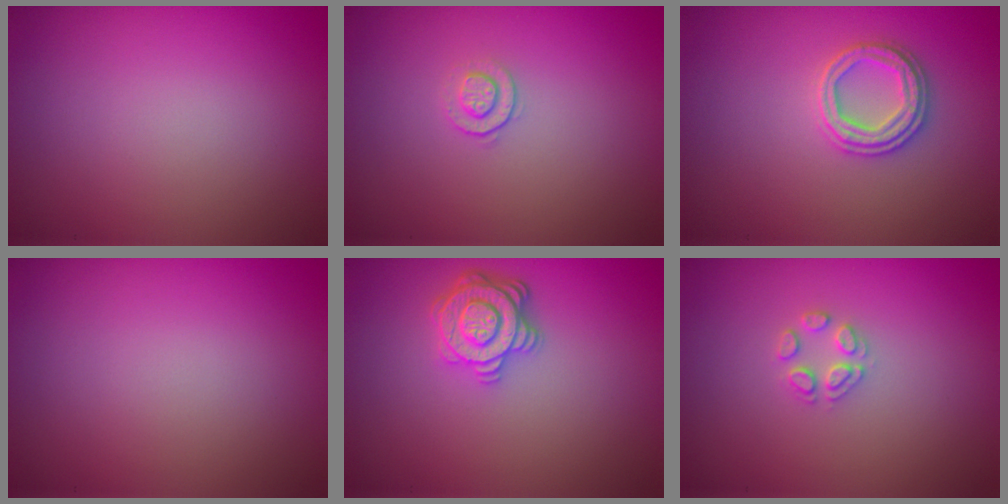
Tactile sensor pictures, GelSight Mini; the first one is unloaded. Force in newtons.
{"total": 1.1, "press": 0.7, "slide": 0.9}
{"total": 2.6, "press": 2.5, "slide": 0.3}
{"total": 0.0}
{"total": 3.2, "press": 3.0, "slide": 1.1}
{"total": 1.7, "press": 1.6, "slide": 0.2}